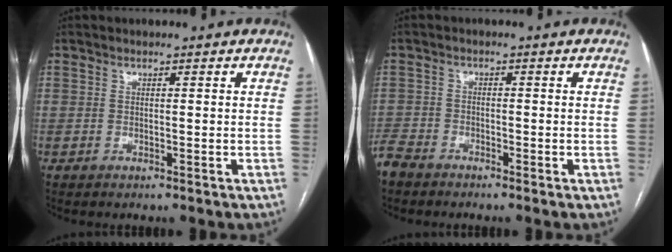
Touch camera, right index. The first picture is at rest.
{"total": 3.4, "force": [-3.1, 1.4, 0.5], "torque": [-0.007, -0.003, -0.065]}